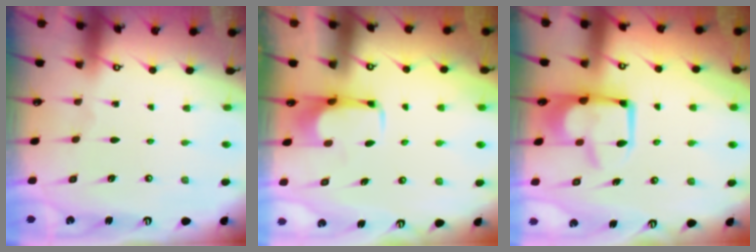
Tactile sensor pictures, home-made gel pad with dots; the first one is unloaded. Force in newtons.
{"total": 2.1, "press": 2.0, "slide": 0.7}
{"total": 2.1, "press": 2.0, "slide": 0.8}